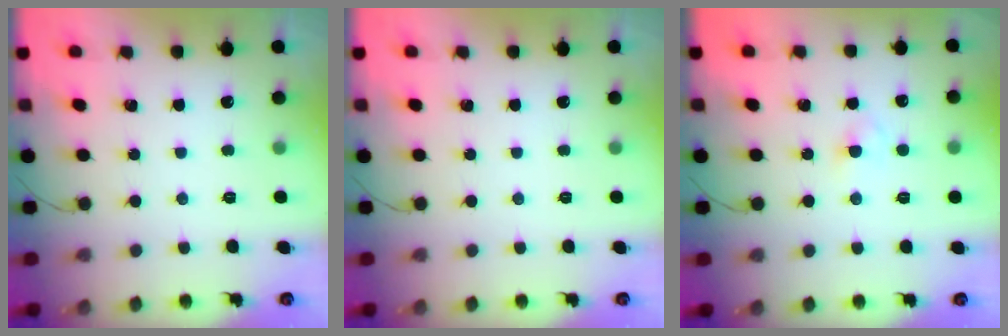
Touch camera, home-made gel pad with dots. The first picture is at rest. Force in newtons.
{"total": 0.0}
{"total": 2.3, "press": 2.1, "slide": 1.0}